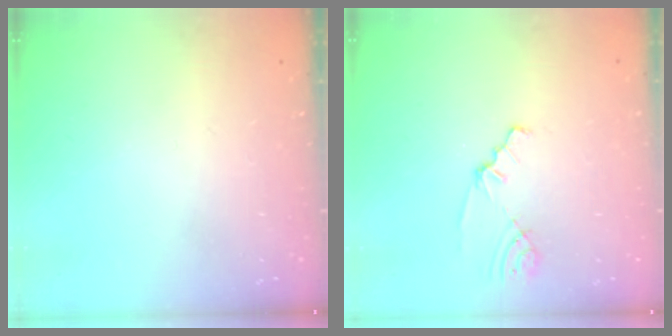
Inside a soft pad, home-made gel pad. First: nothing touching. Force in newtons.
{"total": 1.8, "press": 1.8, "slide": 0.2}